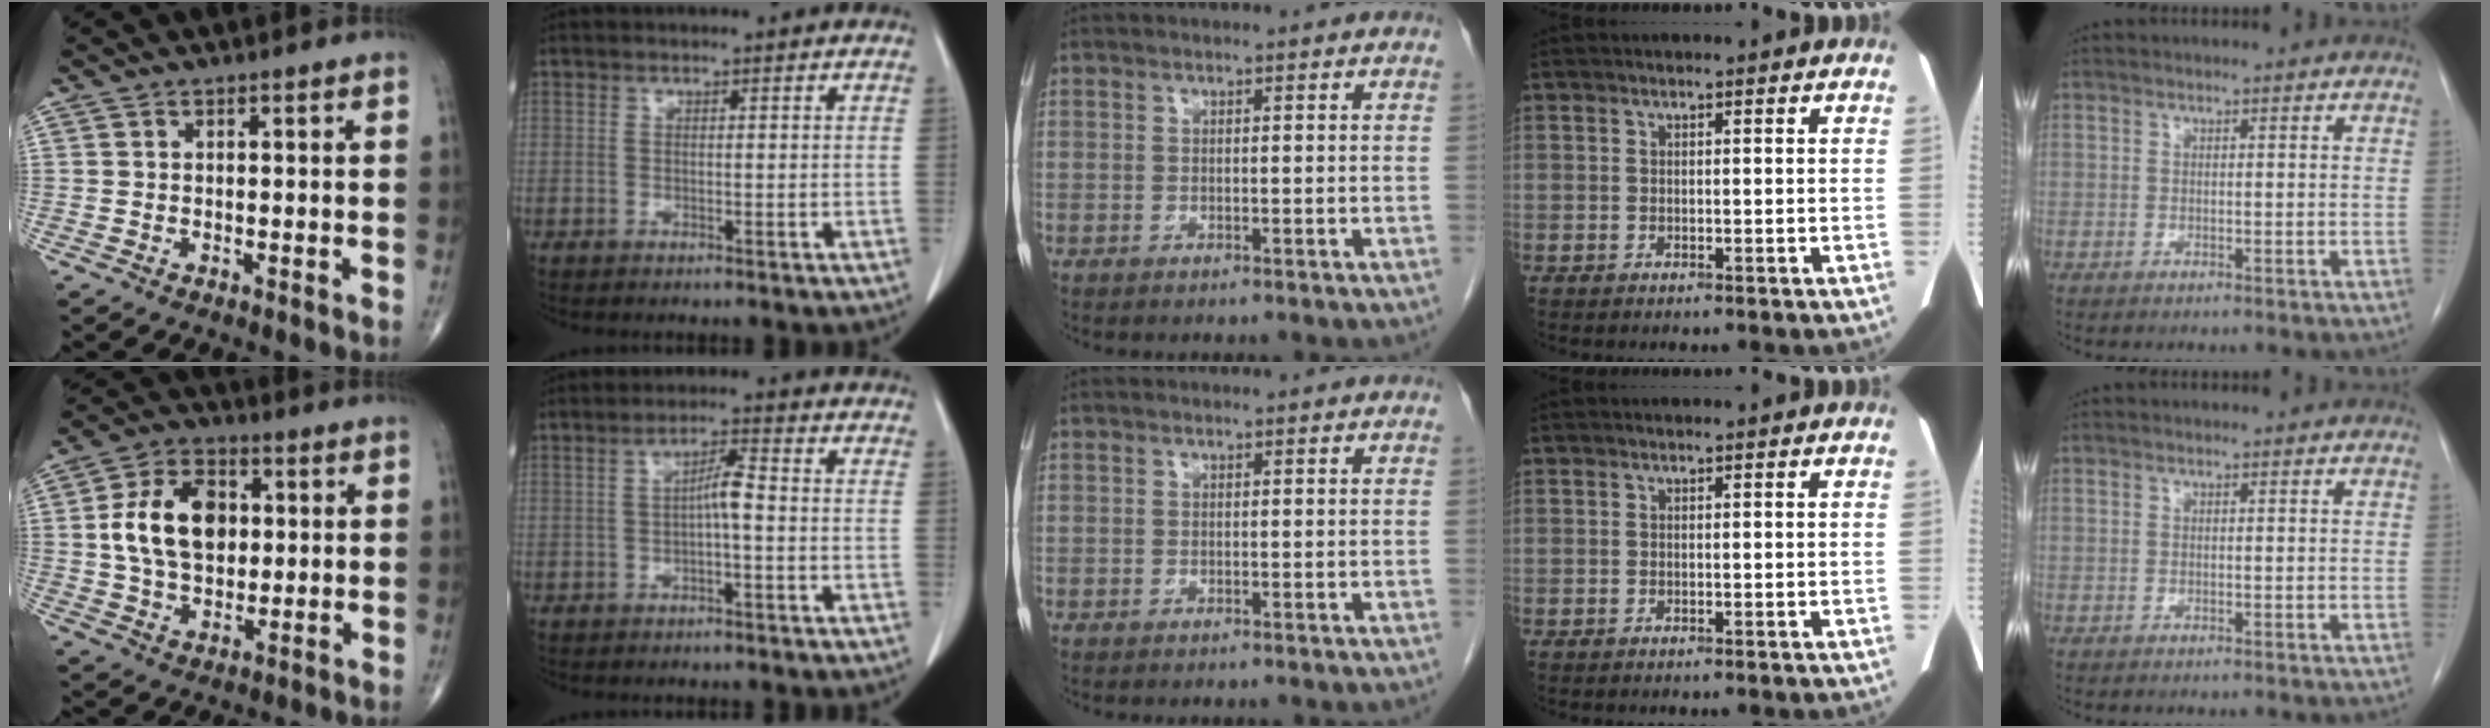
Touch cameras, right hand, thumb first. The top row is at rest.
{"thumb": {"total": 13.6, "force": [1.6, 9.1, 10.0], "torque": [-0.155, 0.008, 0.025]}, "index": {"total": 3.5, "force": [-0.6, 0.5, 3.4], "torque": [-0.059, 0.012, -0.008]}}